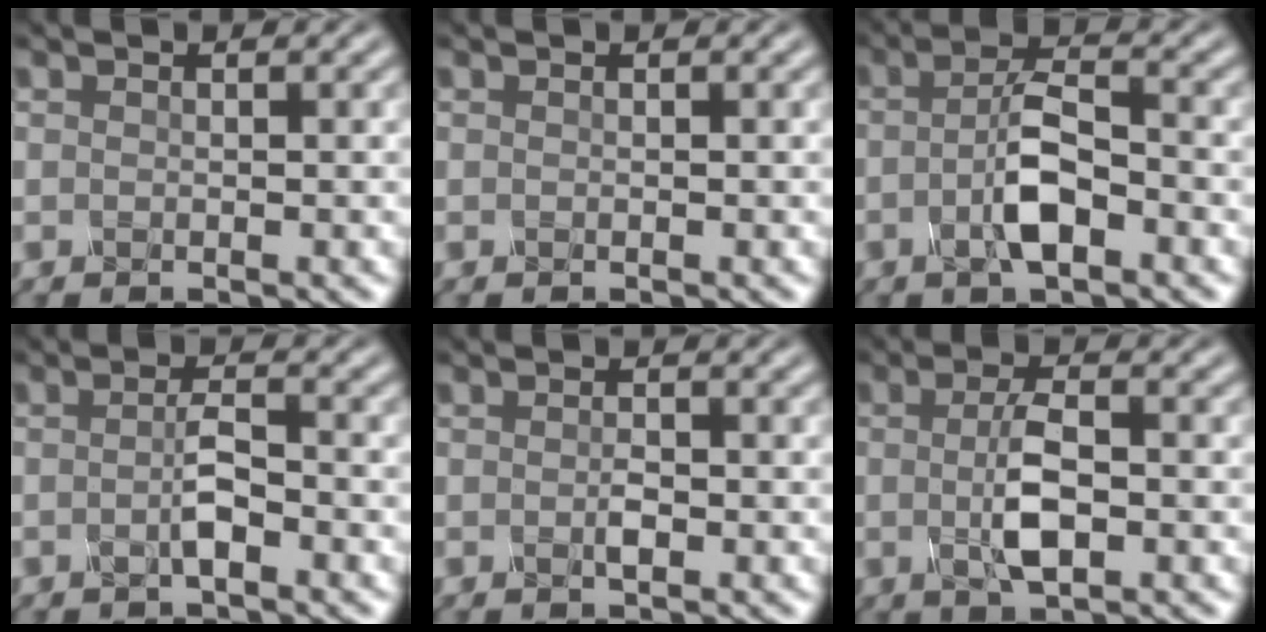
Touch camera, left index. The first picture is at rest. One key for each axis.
{"total": 0.0}
{"total": 3.8, "fx": -1.4, "fy": 1.0, "fz": 3.4, "tx": -0.070, "ty": 0.012, "tz": -0.032}
{"total": 1.7, "fx": -0.6, "fy": 0.1, "fz": 1.5, "tx": -0.032, "ty": 0.008, "tz": -0.016}
{"total": 0.6, "fx": -0.2, "fy": 0.1, "fz": 0.6, "tx": -0.016, "ty": 0.004, "tz": -0.007}
{"total": 3.4, "fx": -0.2, "fy": 1.0, "fz": 3.2, "tx": -0.068, "ty": 0.003, "tz": -0.006}